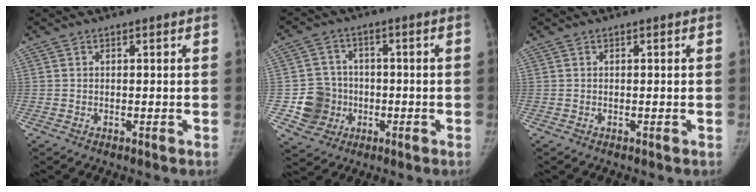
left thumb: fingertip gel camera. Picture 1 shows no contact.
{"total": 8.8, "force": [-1.5, 8.5, 1.7], "torque": [0.005, 0.015, -0.021]}
{"total": 0.0}